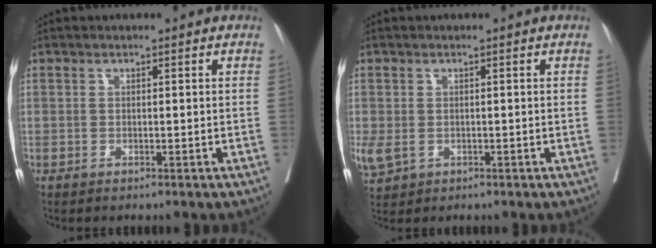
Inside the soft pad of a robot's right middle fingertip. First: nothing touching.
{"total": 3.5, "force": [-0.6, 2.6, 2.3], "torque": [-0.060, -0.005, 0.001]}